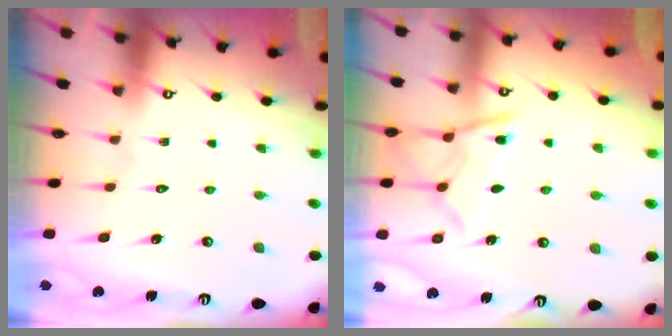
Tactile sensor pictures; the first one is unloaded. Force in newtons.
{"total": 10.6, "press": 10.6, "slide": 1.1}